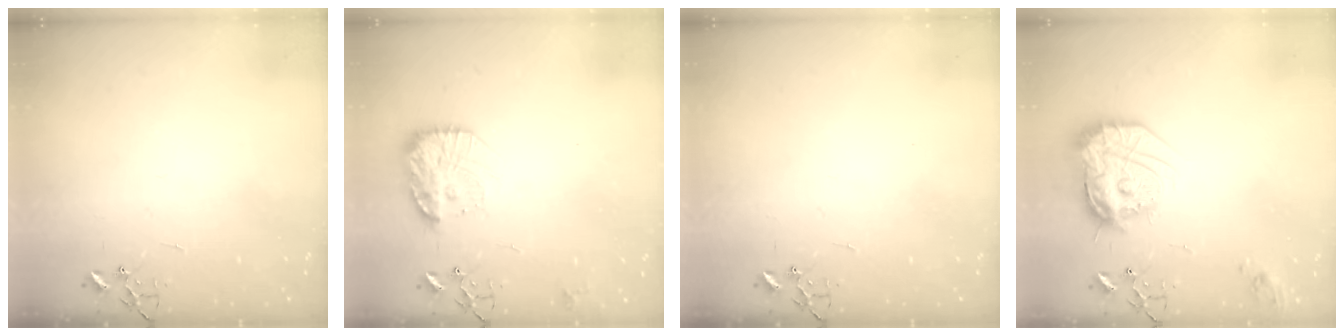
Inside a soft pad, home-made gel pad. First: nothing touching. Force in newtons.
{"total": 16.1, "press": 16.0, "slide": 1.4}
{"total": 0.0}
{"total": 19.3, "press": 19.2, "slide": 1.7}